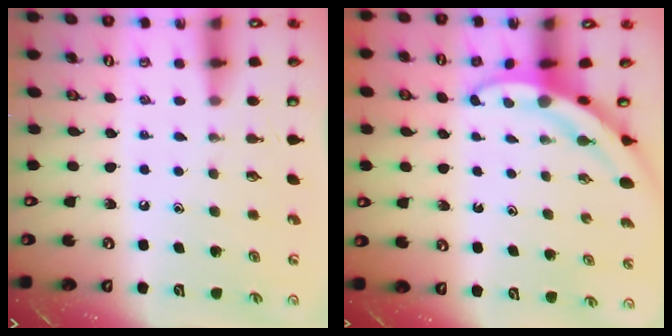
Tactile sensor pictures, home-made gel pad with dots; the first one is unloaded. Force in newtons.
{"total": 3.3, "press": 3.3, "slide": 0.3}